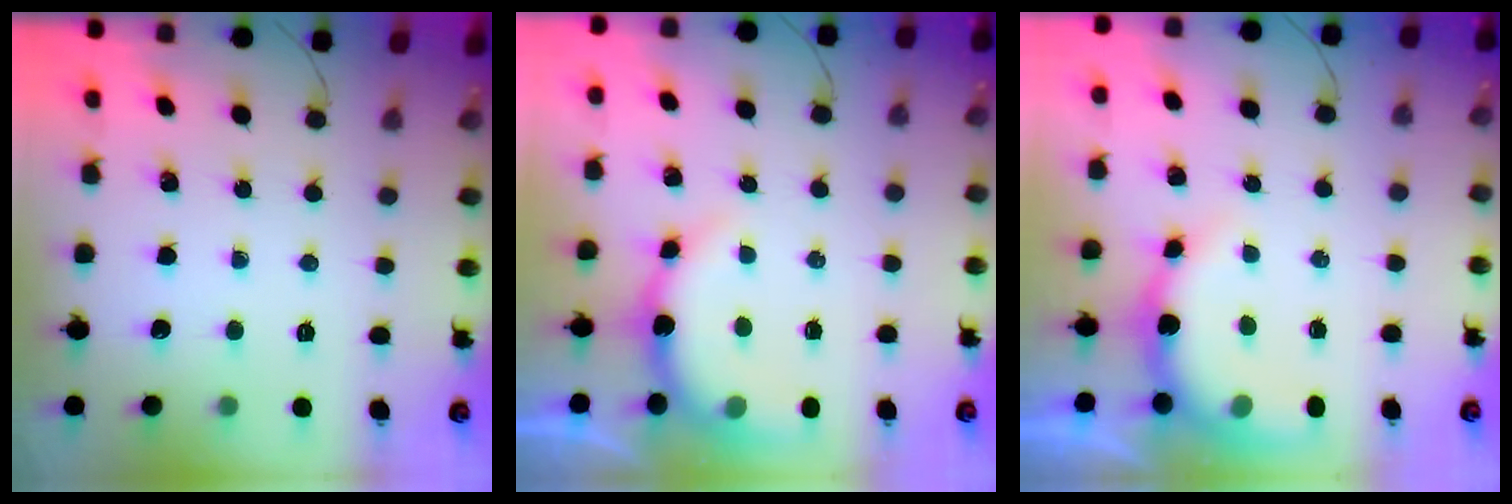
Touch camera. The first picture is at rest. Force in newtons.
{"total": 8.6, "press": 8.4, "slide": 1.9}
{"total": 9.0, "press": 8.9, "slide": 0.6}